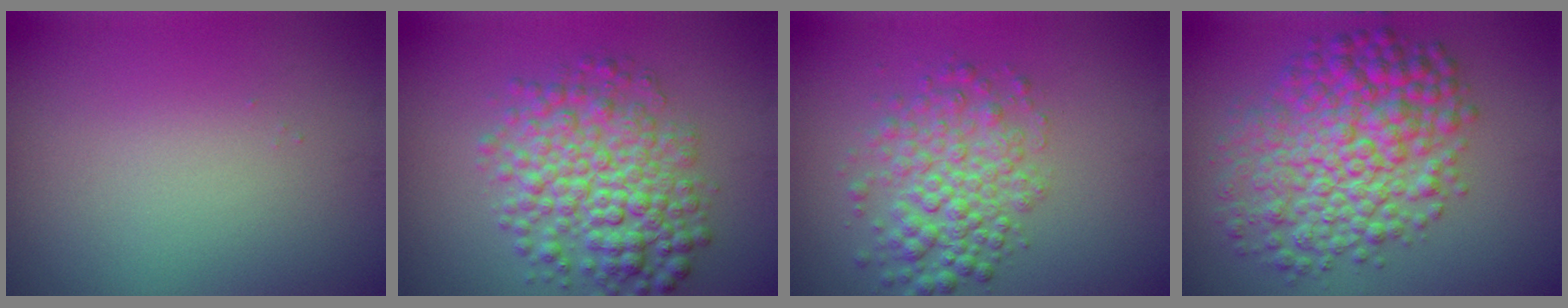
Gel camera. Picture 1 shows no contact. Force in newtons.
{"total": 6.5, "press": 6.5, "slide": 0.1}
{"total": 4.6, "press": 4.6, "slide": 0.1}
{"total": 8.4, "press": 8.4, "slide": 0.1}